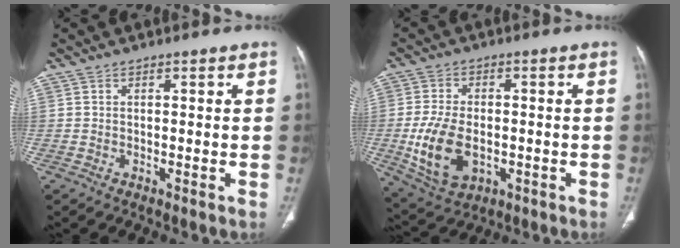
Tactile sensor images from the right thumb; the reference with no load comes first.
{"total": 12.0, "force": [-2.3, 7.5, 9.1], "torque": [-0.171, -0.001, -0.028]}